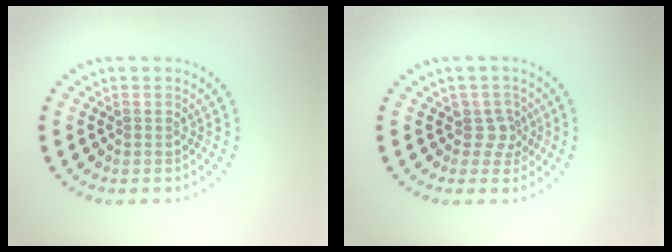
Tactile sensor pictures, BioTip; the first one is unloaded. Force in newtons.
{"total": 1.9, "press": 1.5, "slide": 1.3}